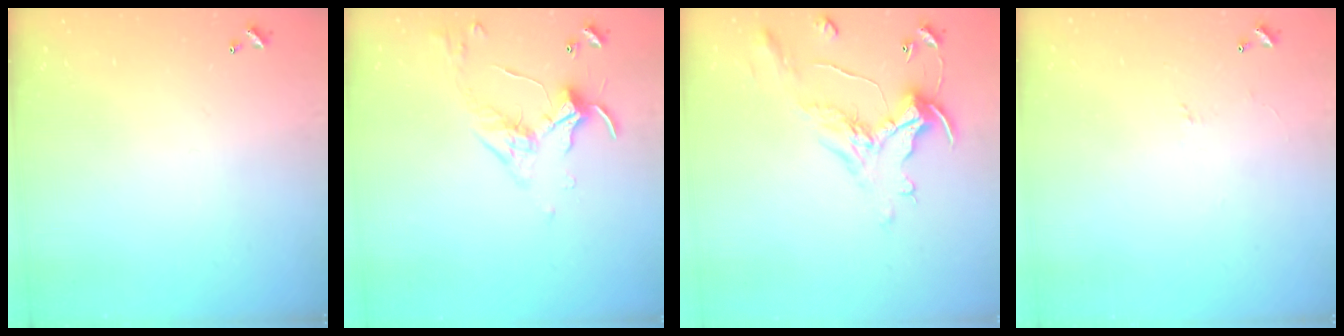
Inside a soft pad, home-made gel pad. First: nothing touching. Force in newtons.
{"total": 3.2, "press": 3.1, "slide": 0.7}
{"total": 1.7, "press": 1.2, "slide": 1.1}
{"total": 1.7, "press": 1.5, "slide": 0.8}